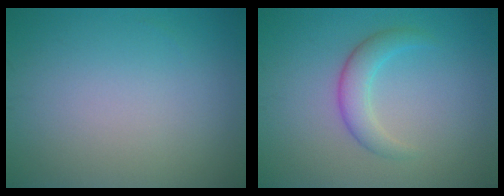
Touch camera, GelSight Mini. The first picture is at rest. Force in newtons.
{"total": 2.8, "press": 2.8, "slide": 0.1}